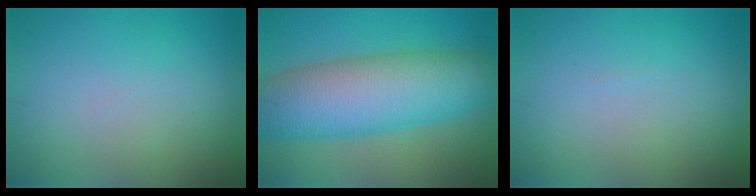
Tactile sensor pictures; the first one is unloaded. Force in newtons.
{"total": 10.7, "press": 10.7, "slide": 0.4}
{"total": 0.0}